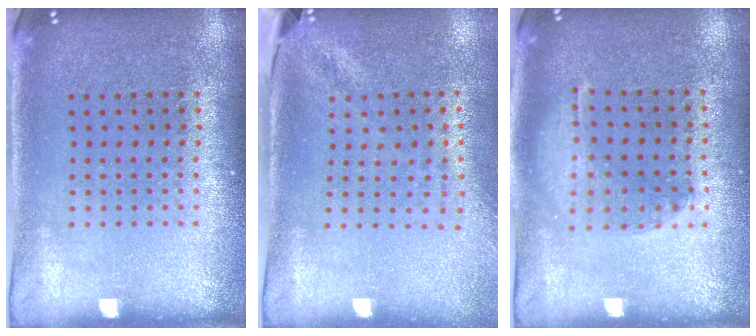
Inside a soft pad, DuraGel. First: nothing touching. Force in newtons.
{"total": 1.8, "press": 1.4, "slide": 1.2}
{"total": 1.3, "press": 1.2, "slide": 0.4}